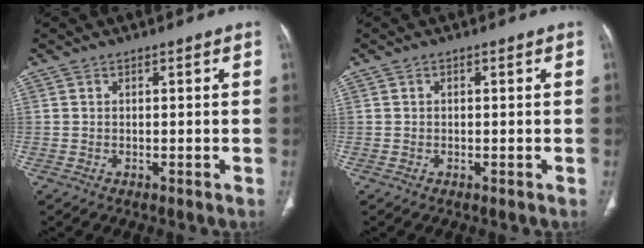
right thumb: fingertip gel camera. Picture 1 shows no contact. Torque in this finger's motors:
{"motor_torque": [-0.30, -0.16, -0.34, 0.19, 0.02]}